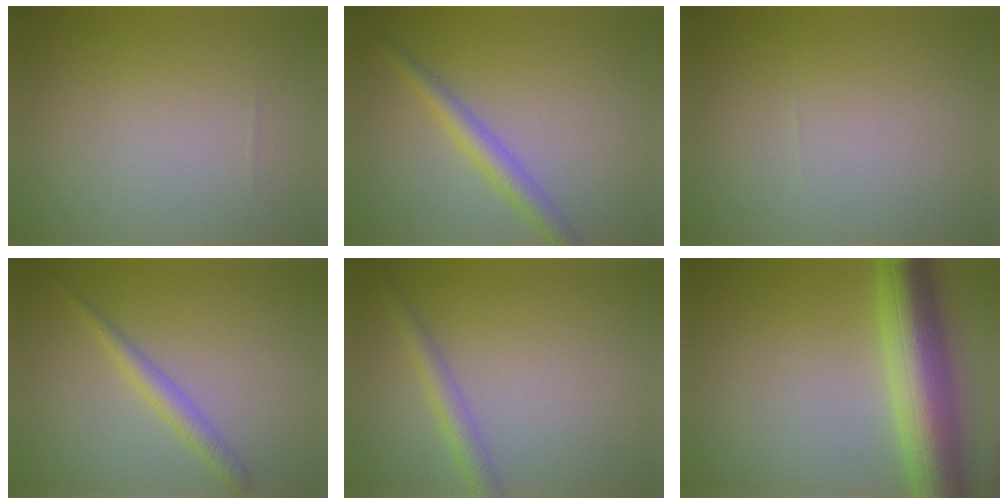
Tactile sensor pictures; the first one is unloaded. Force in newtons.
{"total": 2.8, "press": 2.8, "slide": 0.0}
{"total": 0.0}
{"total": 2.1, "press": 2.1, "slide": 0.1}
{"total": 2.2, "press": 2.2, "slide": 0.1}
{"total": 8.9, "press": 8.9, "slide": 0.0}